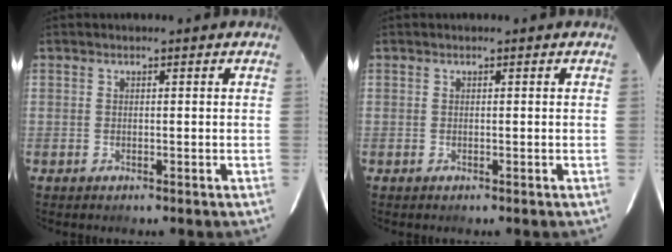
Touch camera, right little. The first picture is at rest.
{"total": 0.0}